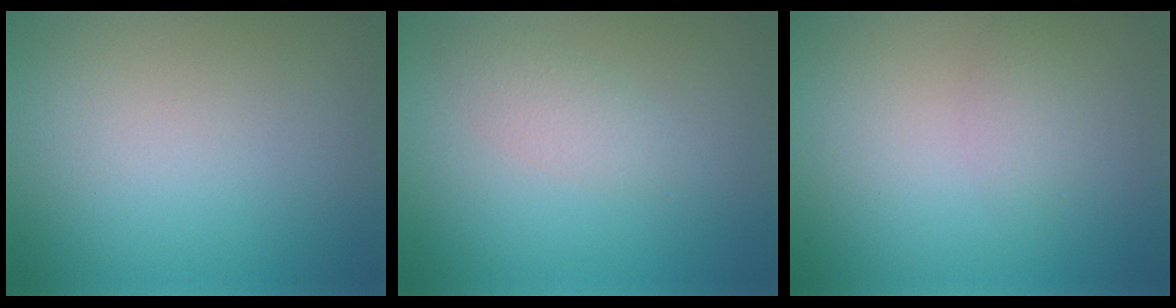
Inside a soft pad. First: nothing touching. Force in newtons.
{"total": 1.9, "press": 1.9, "slide": 0.0}
{"total": 1.3, "press": 1.3, "slide": 0.0}